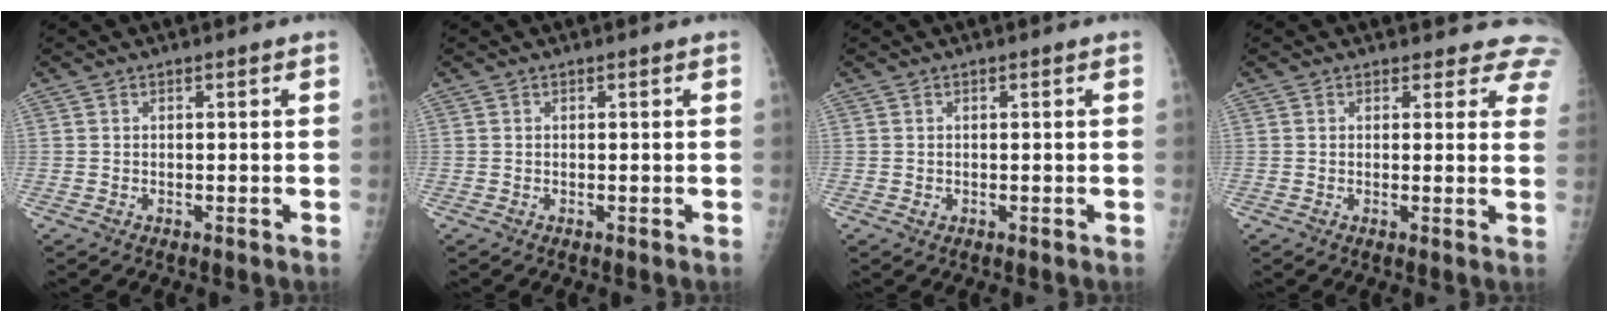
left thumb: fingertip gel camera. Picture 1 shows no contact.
{"total": 0.0}
{"total": 0.6, "force": [0.0, 0.6, 0.2], "torque": [0.001, 0.001, -0.001]}
{"total": 7.4, "force": [6.6, 3.4, 0.5], "torque": [0.047, -0.026, 0.038]}